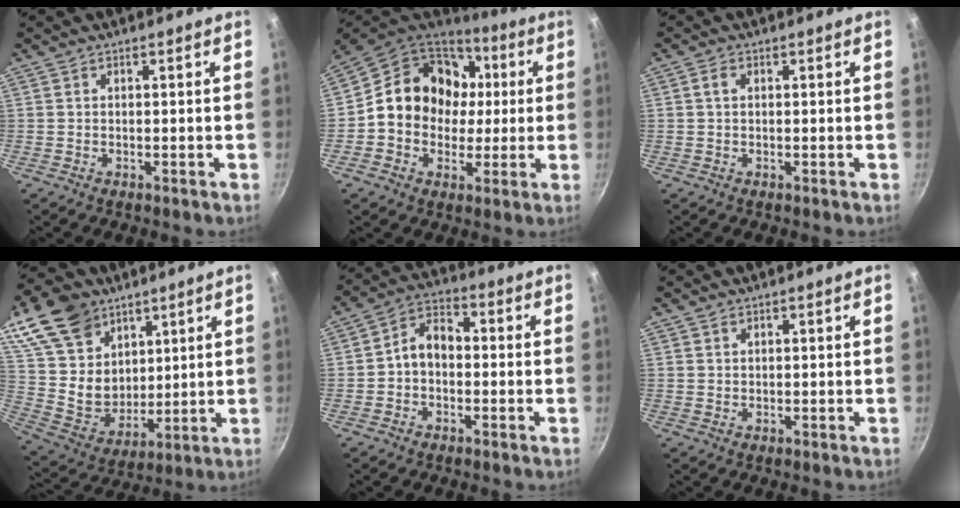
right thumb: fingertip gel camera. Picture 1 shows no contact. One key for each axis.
{"total": 17.9, "fx": 1.8, "fy": 15.5, "fz": 8.8, "tx": -0.116, "ty": 0.027, "tz": 0.021}
{"total": 2.6, "fx": 0.5, "fy": 1.9, "fz": 1.7, "tx": -0.030, "ty": 0.005, "tz": 0.005}
{"total": 21.0, "fx": 11.4, "fy": 14.7, "fz": 9.8, "tx": -0.156, "ty": -0.051, "tz": 0.224}
{"total": 6.9, "fx": -0.7, "fy": 5.0, "fz": 4.7, "tx": -0.056, "ty": 0.029, "tz": -0.027}
{"total": 0.9, "fx": 0.6, "fy": 0.6, "fz": 0.2, "tx": -0.002, "ty": -0.001, "tz": 0.011}